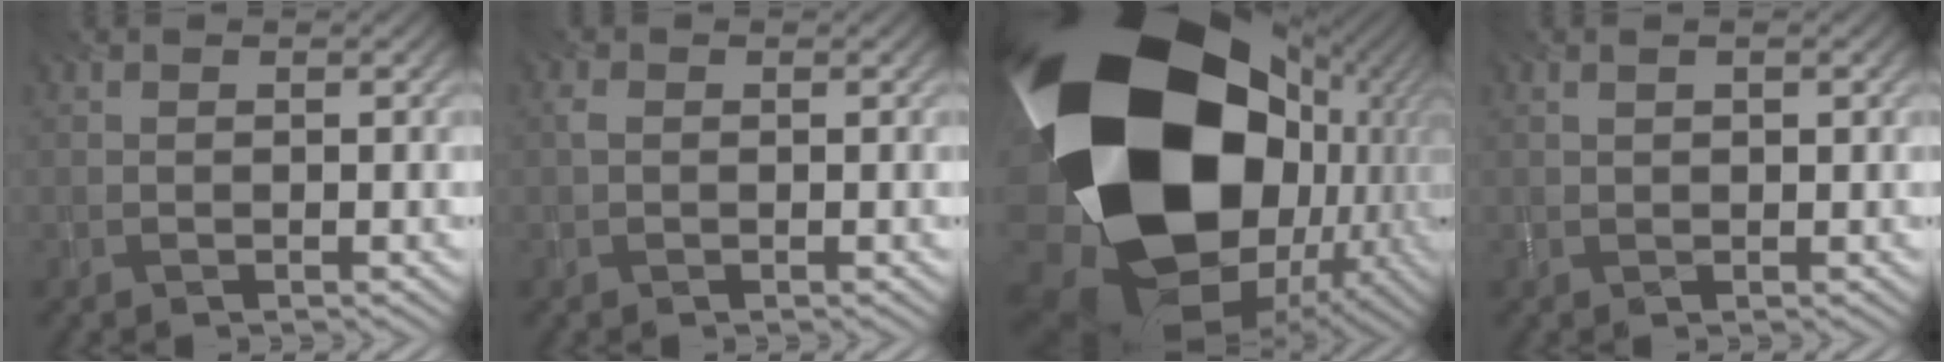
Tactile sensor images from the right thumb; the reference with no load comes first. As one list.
[{"total": 0.9, "force": [0.0, 0.7, 0.7], "torque": [-0.018, 0.002, -0.002]}, {"total": 23.6, "force": [-0.3, 16.0, 17.4], "torque": [-0.363, -0.084, 0.028]}, {"total": 1.4, "force": [0.7, 0.6, 1.1], "torque": [-0.022, 0.001, 0.018]}]